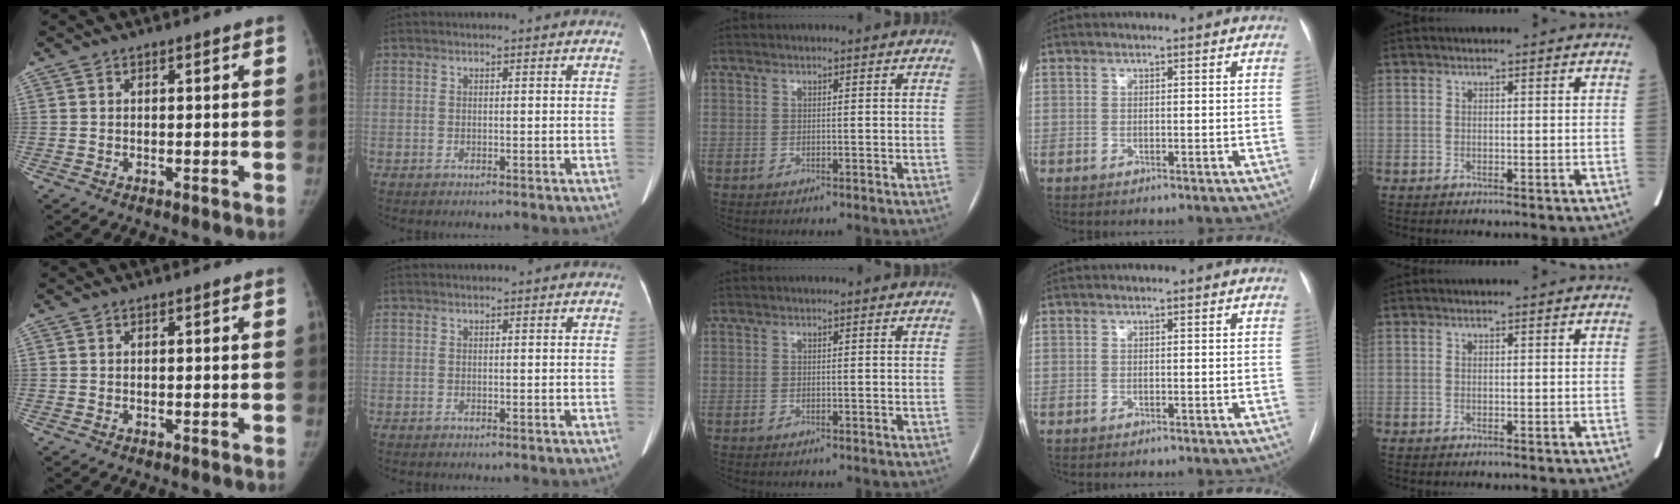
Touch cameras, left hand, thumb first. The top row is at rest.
{}